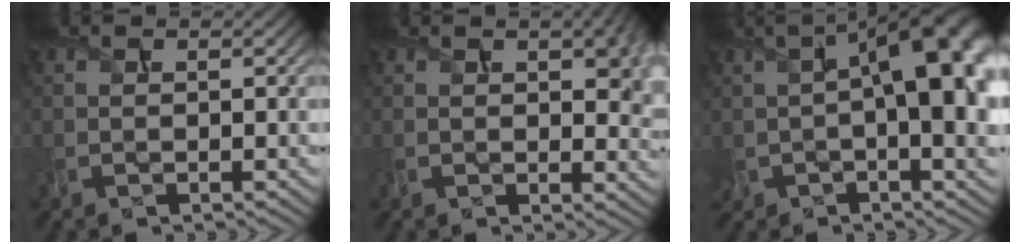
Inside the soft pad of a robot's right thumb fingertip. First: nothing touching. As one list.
[{"total": 8.8, "force": [1.9, 4.3, 7.4], "torque": [-0.104, -0.007, 0.040]}, {"total": 16.3, "force": [2.5, 8.0, 14.0], "torque": [-0.212, -0.005, 0.054]}]